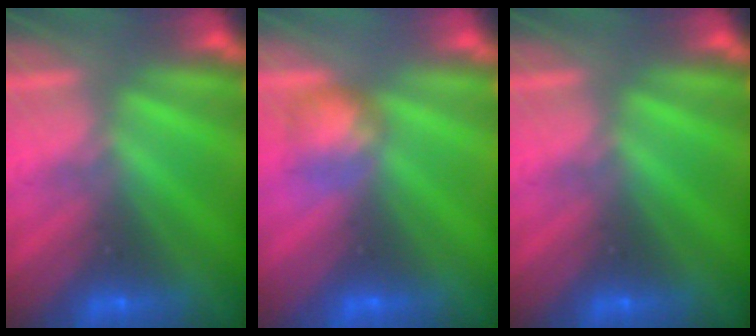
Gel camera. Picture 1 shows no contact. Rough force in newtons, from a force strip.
{"total": 3.7}
{"total": 0.0}